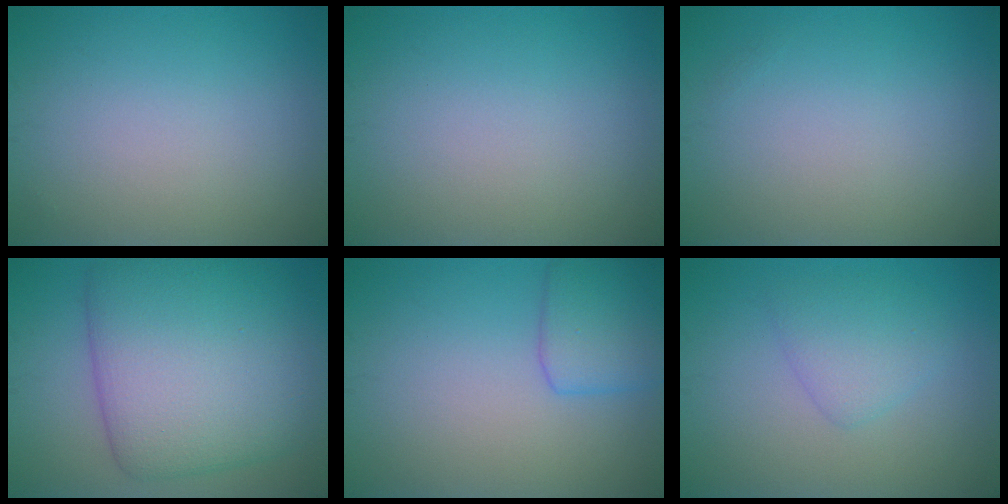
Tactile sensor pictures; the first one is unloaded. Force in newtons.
{"total": 0.0}
{"total": 0.0}
{"total": 11.1, "press": 11.1, "slide": 0.3}
{"total": 3.4, "press": 3.4, "slide": 0.2}
{"total": 2.5, "press": 2.5, "slide": 0.1}